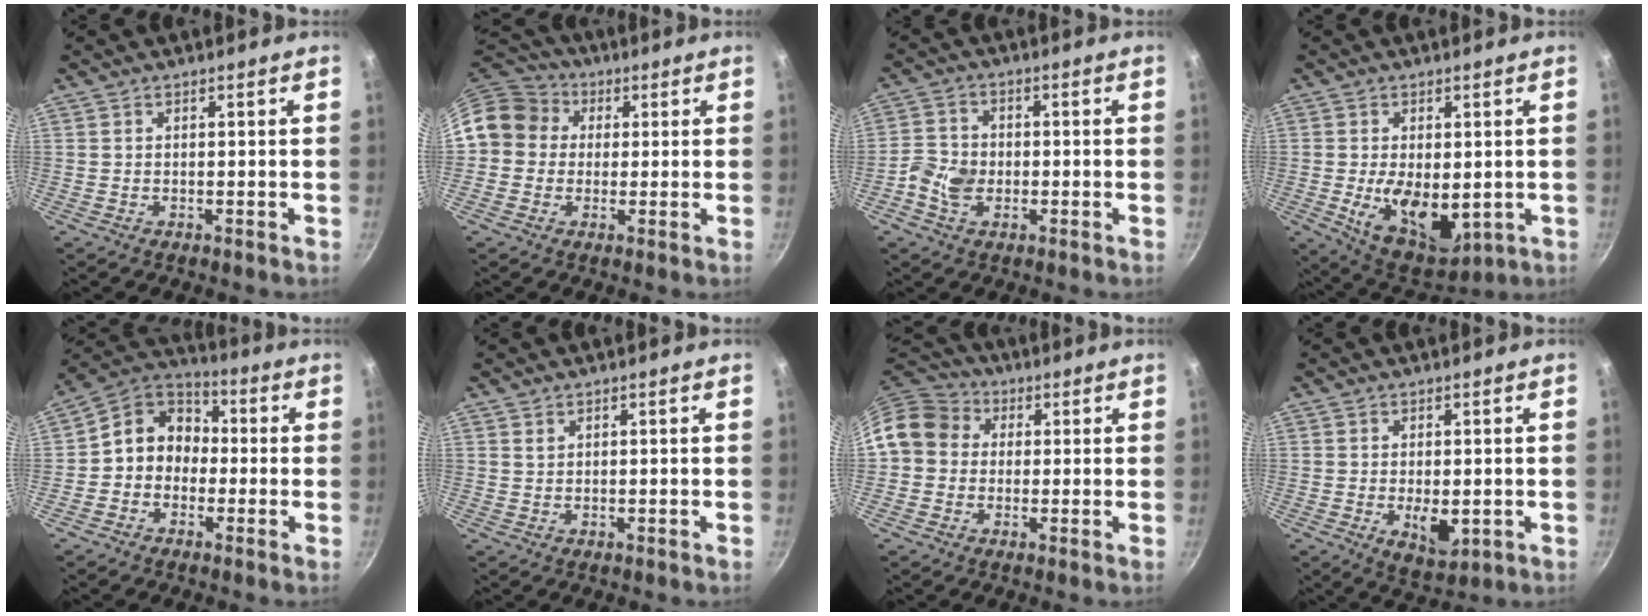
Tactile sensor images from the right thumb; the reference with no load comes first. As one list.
[{"total": 11.0, "force": [1.8, 9.8, 4.6], "torque": [-0.057, 0.027, 0.012]}, {"total": 6.0, "force": [-1.7, 4.5, 3.6], "torque": [-0.069, 0.016, -0.046]}, {"total": 12.2, "force": [-1.1, 7.2, 9.8], "torque": [-0.138, -0.021, 0.003]}, {"total": 9.9, "force": [-1.0, 8.4, 5.1], "torque": [-0.043, 0.041, -0.043]}, {"total": 0.7, "force": [0.6, 0.3, 0.3], "torque": [-0.005, -0.003, 0.012]}, {"total": 10.3, "force": [1.6, 8.9, 4.9], "torque": [-0.059, 0.024, 0.009]}, {"total": 6.2, "force": [-0.9, 3.5, 5.1], "torque": [-0.065, -0.014, -0.004]}]